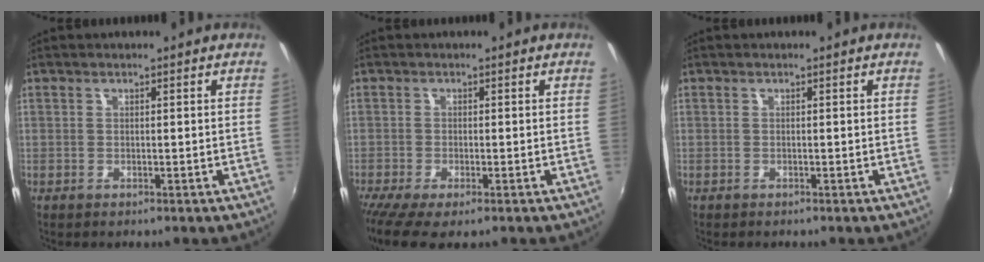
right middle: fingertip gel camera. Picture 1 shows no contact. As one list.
[{"total": 6.1, "force": [-4.2, 1.4, 4.1], "torque": [-0.097, -0.030, -0.073]}, {"total": 0.0}]